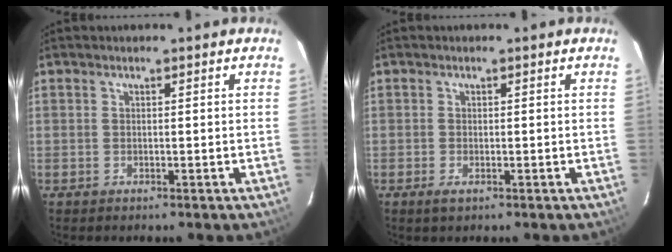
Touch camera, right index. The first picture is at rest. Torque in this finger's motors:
{"motor_torque": [0.04, -0.07, 0.05, 0.02]}